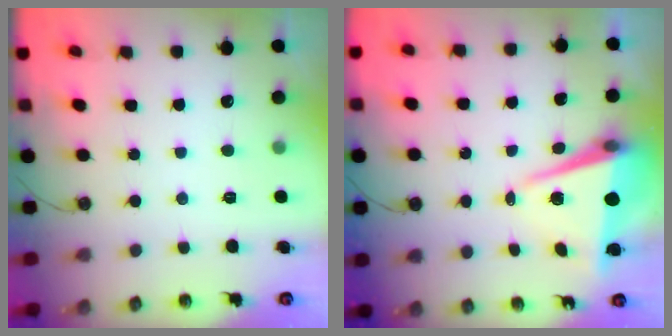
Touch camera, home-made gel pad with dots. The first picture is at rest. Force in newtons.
{"total": 7.8, "press": 7.3, "slide": 2.9}